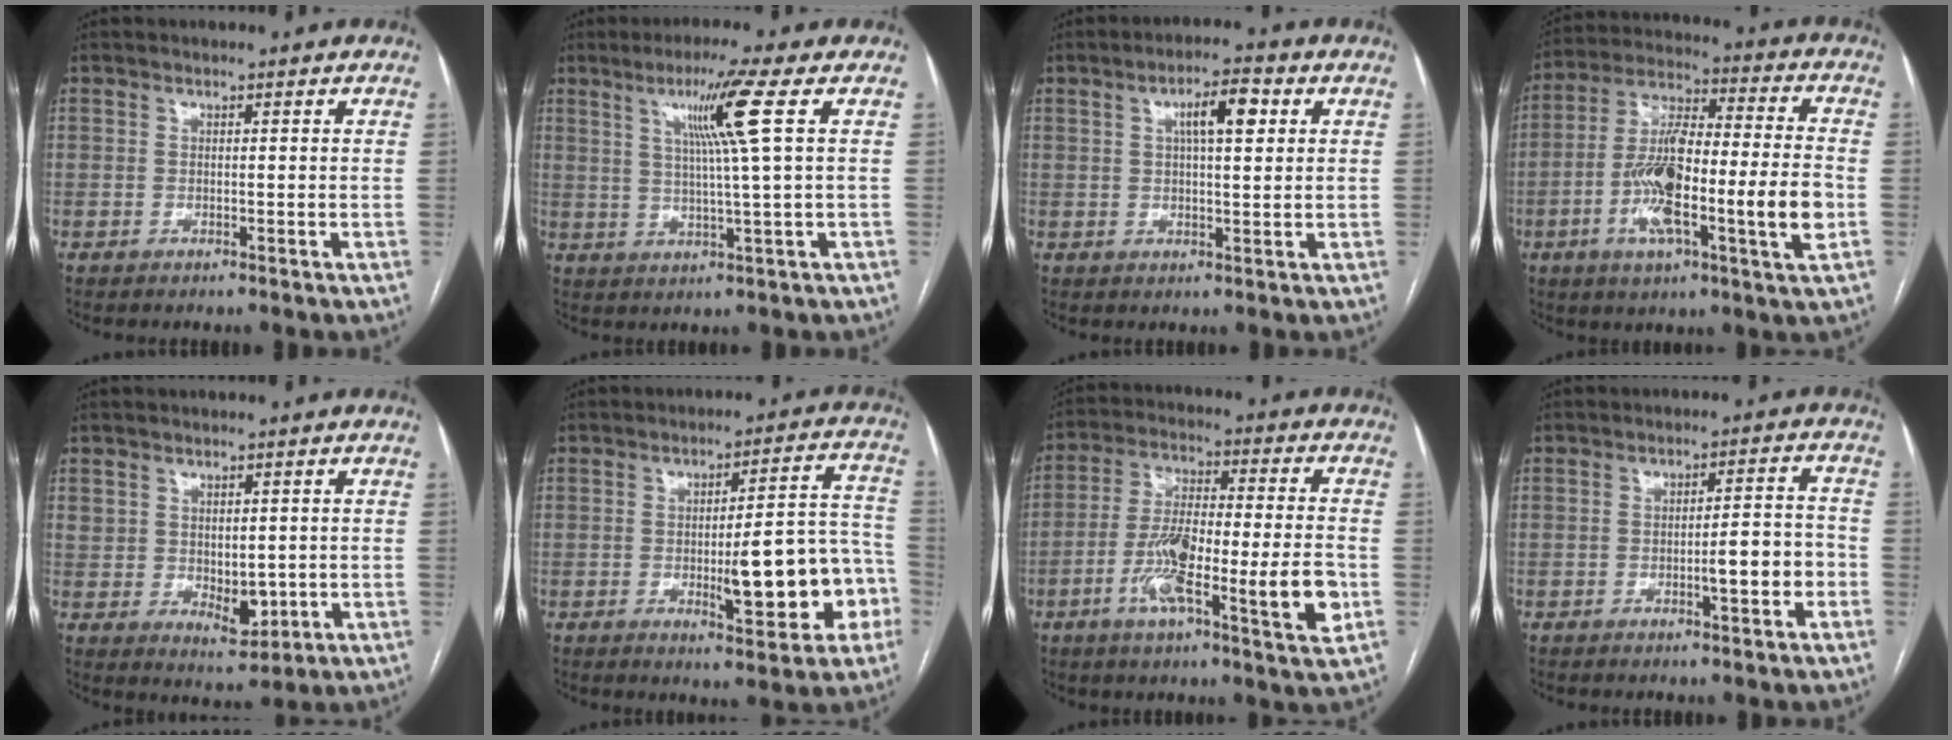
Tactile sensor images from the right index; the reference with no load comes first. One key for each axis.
{"total": 8.3, "fx": 3.0, "fy": -2.1, "fz": 7.4, "tx": -0.135, "ty": 0.000, "tz": 0.057}
{"total": 6.1, "fx": 2.0, "fy": 1.4, "fz": 5.6, "tx": -0.096, "ty": 0.013, "tz": 0.033}
{"total": 18.4, "fx": -4.4, "fy": 2.1, "fz": 17.7, "tx": -0.312, "ty": 0.006, "tz": -0.074}
{"total": 5.7, "fx": 0.0, "fy": 3.6, "fz": 4.4, "tx": -0.066, "ty": -0.005, "tz": 0.020}
{"total": 13.6, "fx": -3.5, "fy": 3.2, "fz": 12.7, "tx": -0.152, "ty": 0.026, "tz": -0.039}
{"total": 15.9, "fx": -4.9, "fy": 2.0, "fz": 15.0, "tx": -0.250, "ty": 0.001, "tz": -0.081}
{"total": 5.8, "fx": -2.0, "fy": 0.9, "fz": 5.4, "tx": -0.079, "ty": 0.013, "tz": -0.026}